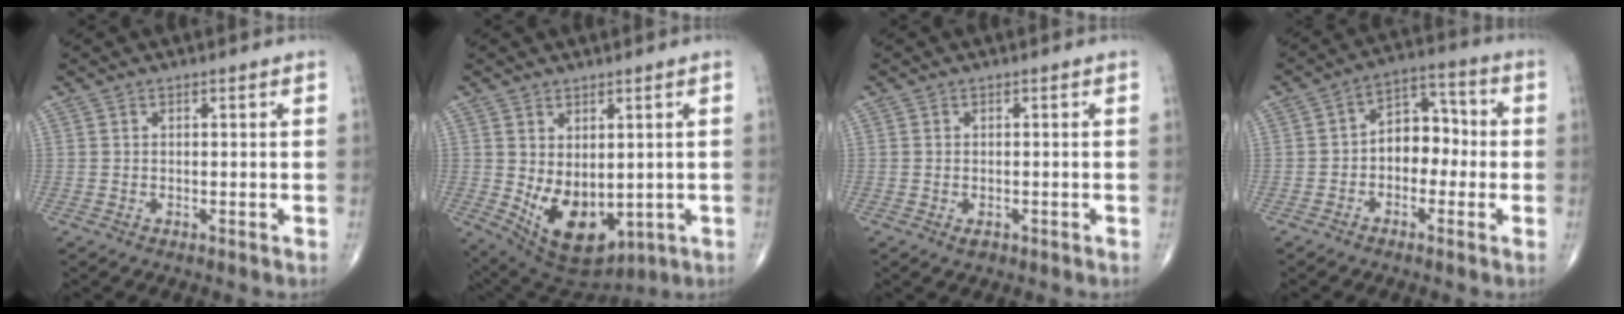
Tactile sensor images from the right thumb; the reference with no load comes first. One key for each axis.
{"total": 12.2, "fx": -1.1, "fy": 7.6, "fz": 9.4, "tx": -0.136, "ty": -0.013, "tz": 0.016}
{"total": 1.3, "fx": -0.6, "fy": 0.9, "fz": 0.8, "tx": -0.008, "ty": 0.003, "tz": -0.006}
{"total": 8.3, "fx": -1.1, "fy": 5.9, "fz": 5.8, "tx": -0.052, "ty": 0.038, "tz": -0.033}